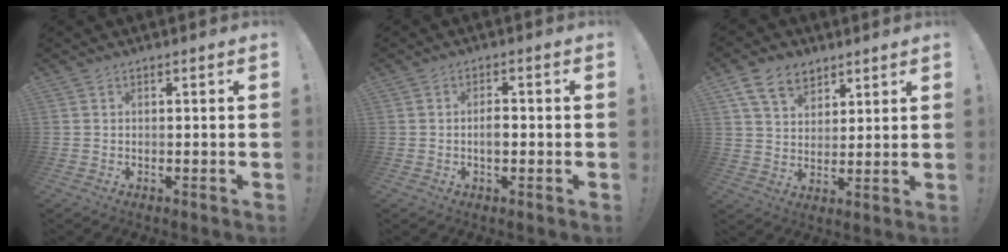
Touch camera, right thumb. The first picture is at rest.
{"total": 3.2, "force": [-0.7, 1.7, 2.6], "torque": [-0.031, 0.002, -0.016]}
{"total": 11.1, "force": [6.7, 7.2, 5.0], "torque": [-0.081, -0.027, 0.129]}